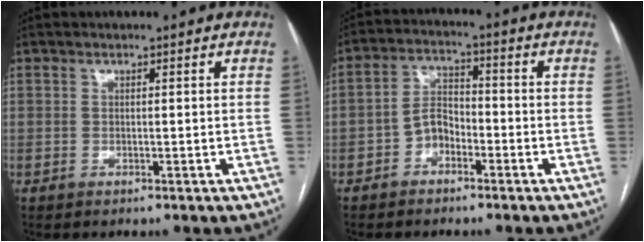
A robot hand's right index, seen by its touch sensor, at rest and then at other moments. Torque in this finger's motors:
{"motor_torque": [0.10, -0.10, 0.07, 0.02]}